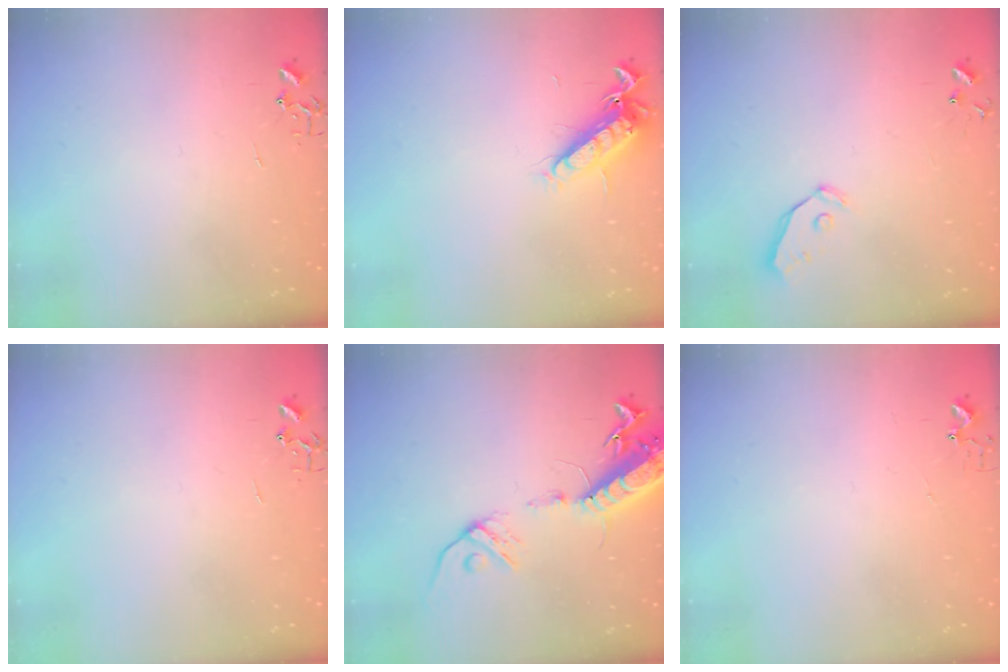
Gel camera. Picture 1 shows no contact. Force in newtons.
{"total": 13.0, "press": 12.9, "slide": 1.2}
{"total": 4.9, "press": 4.9, "slide": 0.2}
{"total": 0.0}
{"total": 16.2, "press": 15.8, "slide": 3.4}
{"total": 2.9, "press": 2.9, "slide": 0.3}